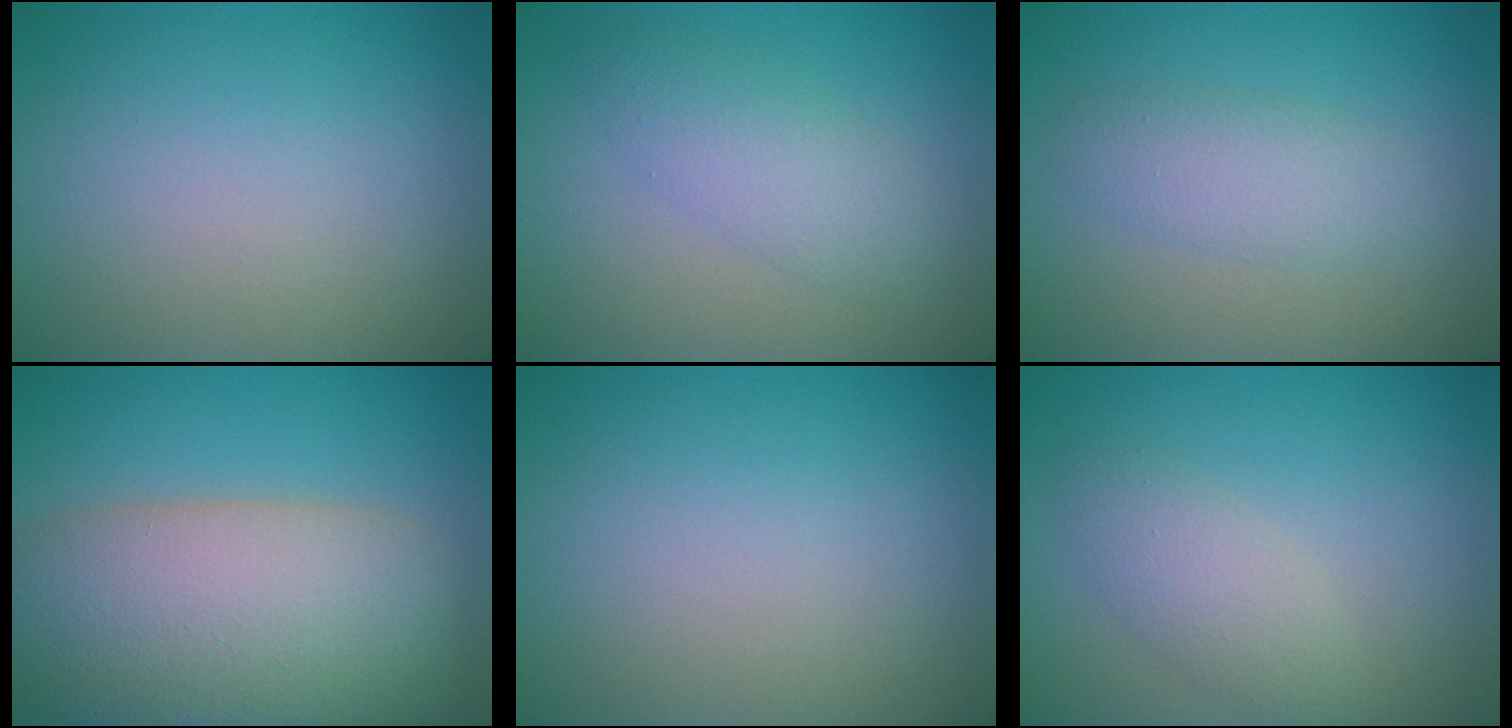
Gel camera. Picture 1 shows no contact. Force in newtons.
{"total": 2.3, "press": 2.3, "slide": 0.2}
{"total": 2.7, "press": 2.7, "slide": 0.0}
{"total": 12.2, "press": 12.1, "slide": 0.7}
{"total": 0.0}
{"total": 2.6, "press": 2.6, "slide": 0.2}